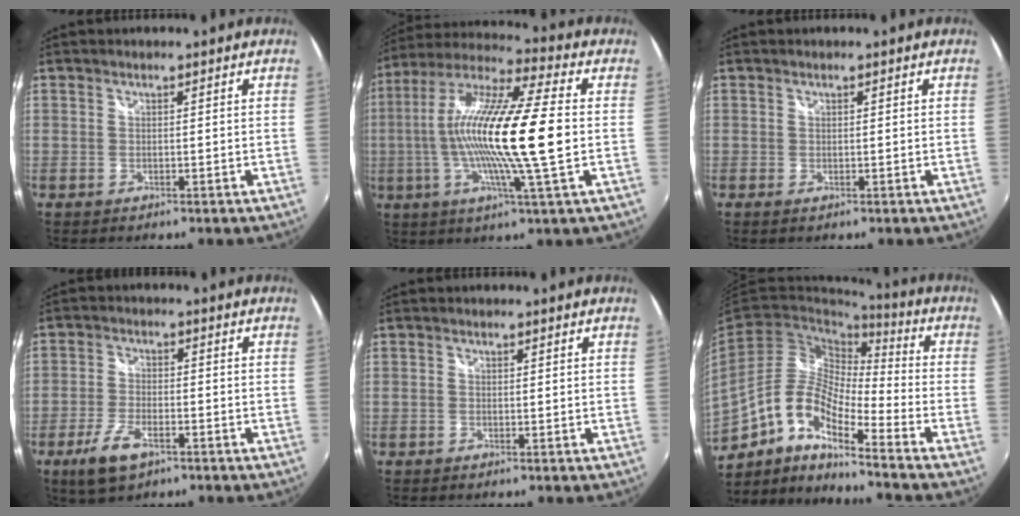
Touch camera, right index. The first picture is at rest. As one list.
[{"total": 19.8, "force": [-1.2, 0.8, 19.8], "torque": [-0.355, -0.003, -0.039]}, {"total": 0.0}, {"total": 7.5, "force": [-4.3, 3.2, 5.2], "torque": [-0.126, -0.013, -0.079]}, {"total": 0.0}, {"total": 13.5, "force": [-7.8, 3.6, 10.4], "torque": [-0.191, -0.006, -0.156]}]